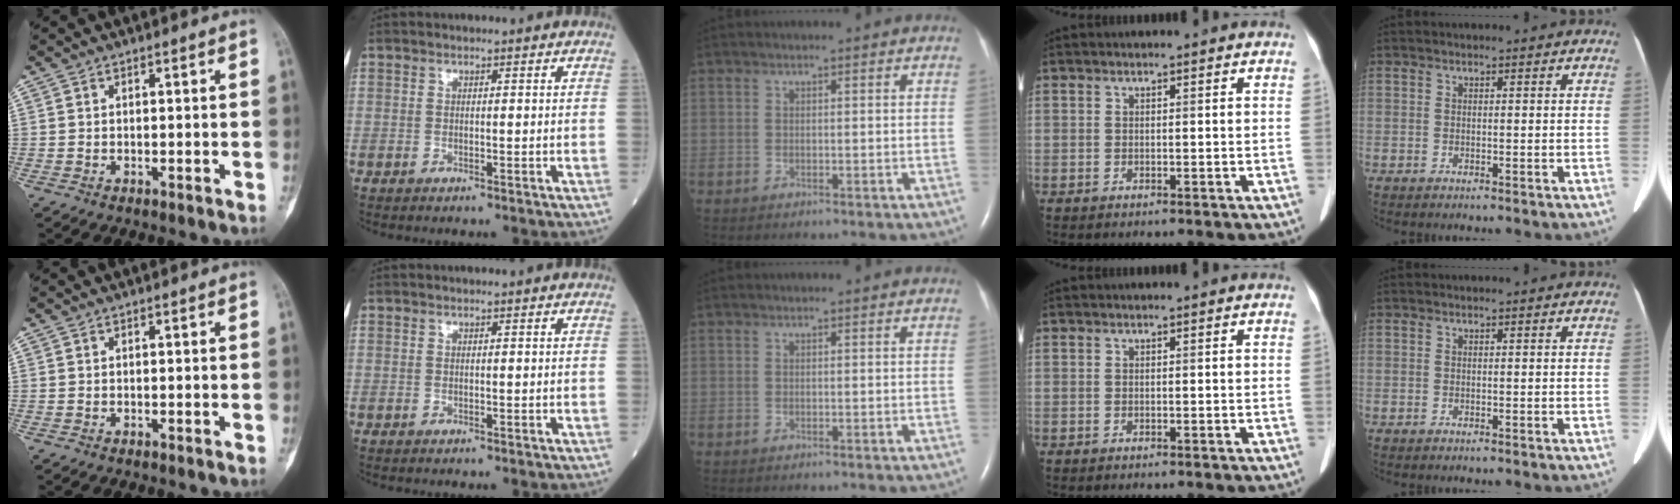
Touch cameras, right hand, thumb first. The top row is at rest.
{}